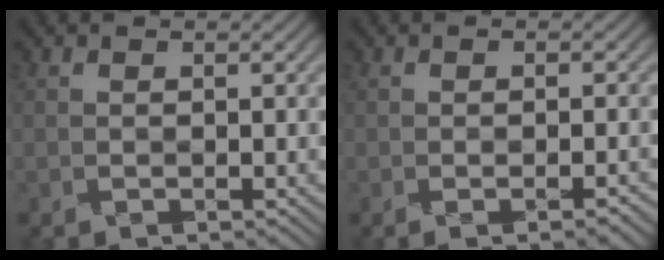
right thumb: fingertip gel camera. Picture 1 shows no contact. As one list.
[{"total": 1.9, "force": [-0.9, 0.2, 1.7], "torque": [-0.026, 0.004, -0.016]}]